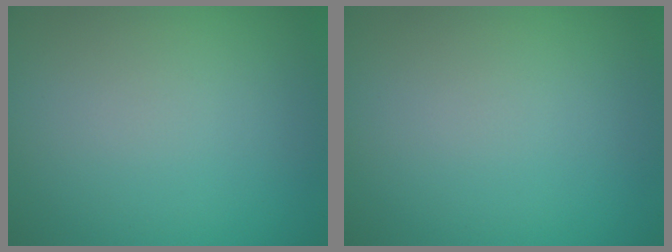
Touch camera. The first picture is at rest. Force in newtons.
{"total": 0.0}